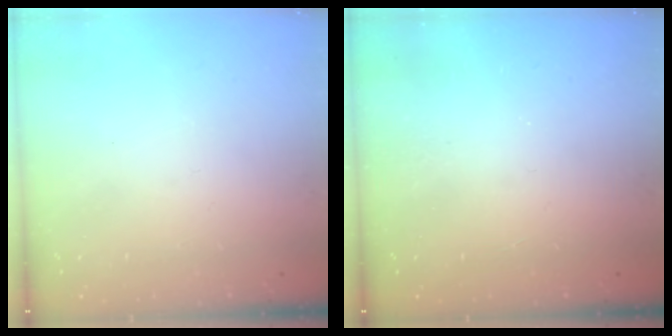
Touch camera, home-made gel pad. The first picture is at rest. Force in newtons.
{"total": 4.7, "press": 4.7, "slide": 0.5}